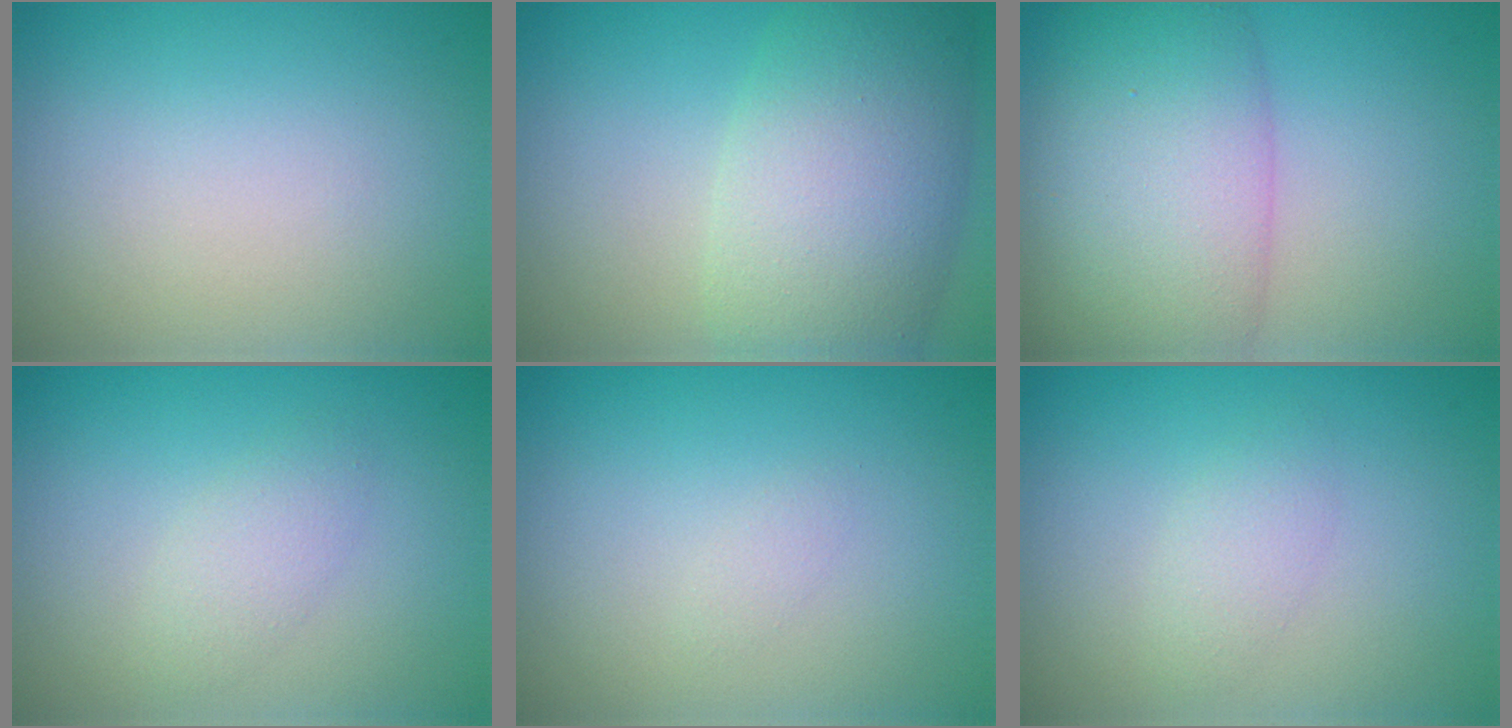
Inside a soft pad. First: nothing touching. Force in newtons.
{"total": 8.7, "press": 8.7, "slide": 0.5}
{"total": 8.4, "press": 8.4, "slide": 0.2}
{"total": 1.7, "press": 1.7, "slide": 0.1}
{"total": 0.5, "press": 0.5, "slide": 0.0}
{"total": 1.5, "press": 1.5, "slide": 0.1}